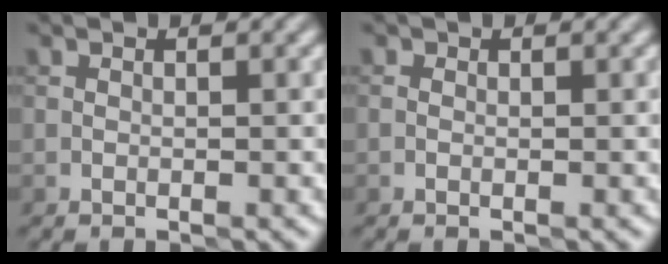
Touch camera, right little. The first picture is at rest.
{"total": 0.0}